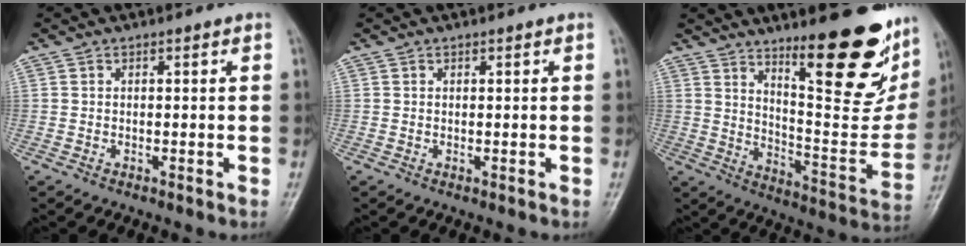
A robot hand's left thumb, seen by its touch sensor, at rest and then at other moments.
{"total": 0.0}
{"total": 23.7, "force": [14.5, 6.9, 17.4], "torque": [-0.202, -0.095, 0.223]}